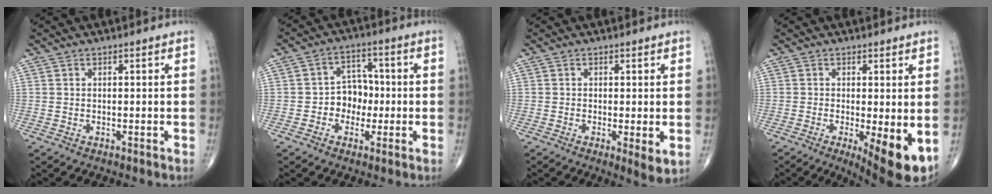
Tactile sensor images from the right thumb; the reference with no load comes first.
{"total": 6.5, "force": [-1.2, 5.3, 3.5], "torque": [-0.014, 0.024, -0.033]}
{"total": 3.8, "force": [-0.7, 0.9, 3.6], "torque": [-0.061, -0.015, -0.016]}
{"total": 9.1, "force": [-2.3, 2.5, 8.5], "torque": [-0.121, -0.023, -0.032]}